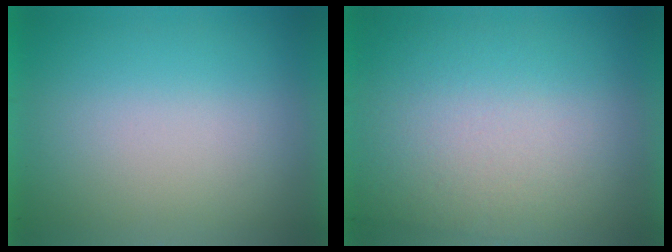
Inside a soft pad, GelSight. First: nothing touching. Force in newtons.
{"total": 3.0}